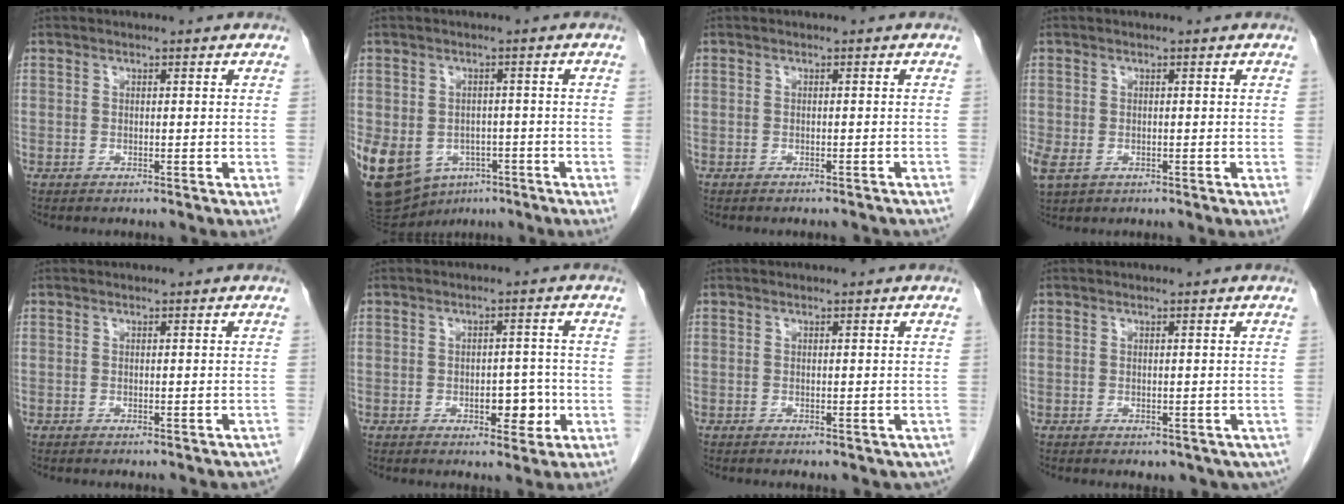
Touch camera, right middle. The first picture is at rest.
{"total": 17.2, "force": [-7.6, 12.9, 8.5], "torque": [-0.220, -0.004, -0.100]}
{"total": 6.1, "force": [-5.6, 1.8, 1.8], "torque": [-0.019, -0.004, -0.056]}
{"total": 4.3, "force": [-1.2, 3.1, 2.6], "torque": [-0.069, -0.009, -0.011]}
{"total": 4.4, "force": [-3.8, 1.3, 1.7], "torque": [-0.017, 0.001, -0.037]}
{"total": 4.4, "force": [-1.4, 2.2, 3.6], "torque": [-0.039, 0.004, -0.013]}
{"total": 3.6, "force": [-2.7, 1.7, 1.7], "torque": [-0.012, 0.001, -0.028]}
{"total": 5.3, "force": [-3.2, 3.3, 2.7], "torque": [-0.016, -0.003, -0.039]}